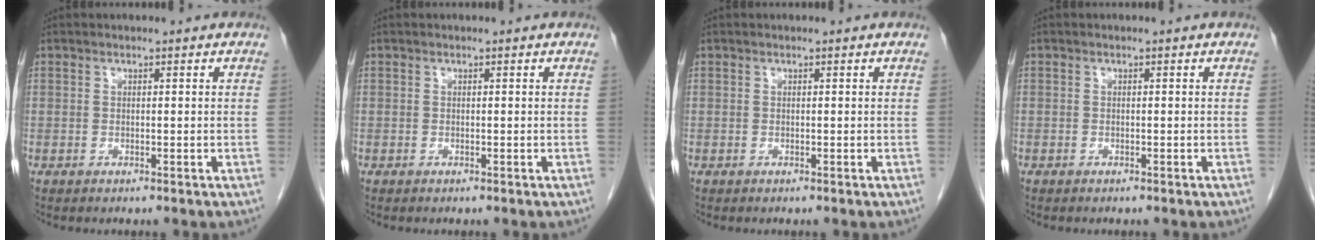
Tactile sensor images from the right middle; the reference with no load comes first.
{"total": 0.0}
{"total": 0.0}
{"total": 0.0}